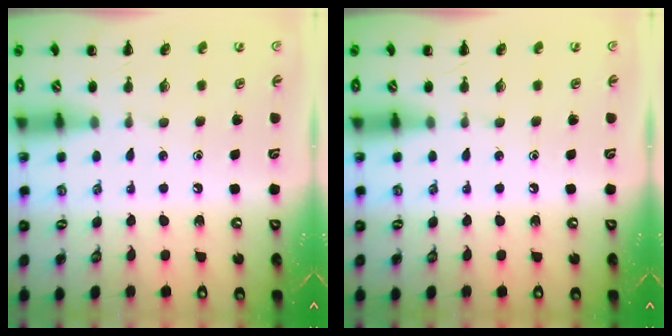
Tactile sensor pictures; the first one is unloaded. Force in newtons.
{"total": 0.0}